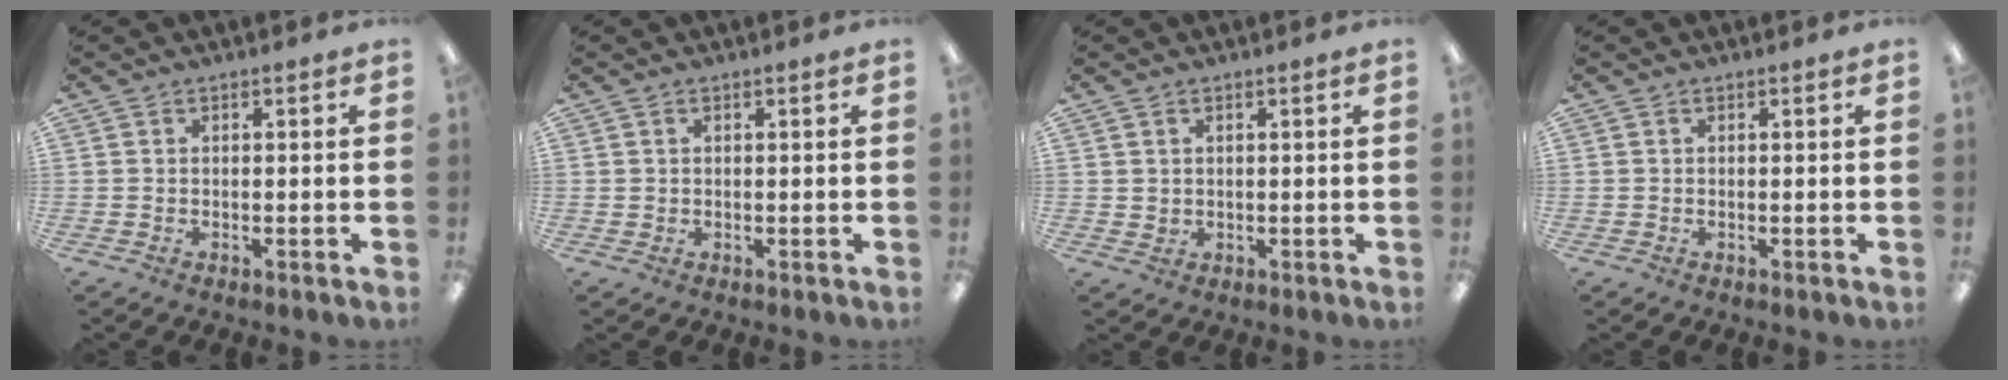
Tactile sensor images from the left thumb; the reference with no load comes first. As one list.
[{"total": 0.7, "force": [0.4, 0.5, 0.1], "torque": [-0.003, 0.004, 0.008]}, {"total": 1.6, "force": [1.0, 1.2, 0.4], "torque": [-0.010, 0.002, 0.019]}, {"total": 0.0}]